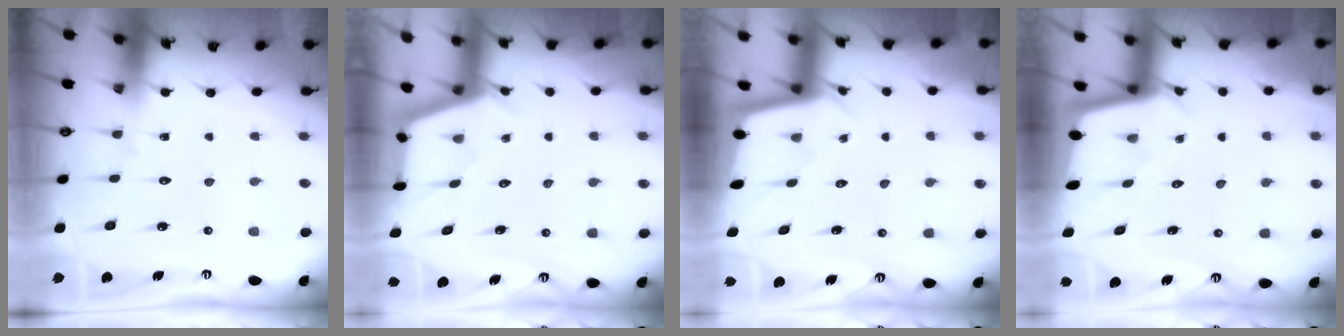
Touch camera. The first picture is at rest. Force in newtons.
{"total": 2.5, "press": 2.5, "slide": 0.3}
{"total": 1.8, "press": 1.8, "slide": 0.1}
{"total": 2.4, "press": 2.4, "slide": 0.1}